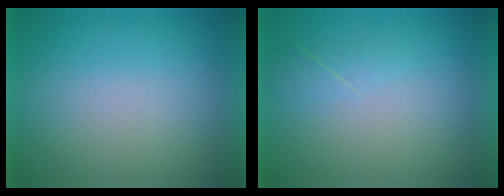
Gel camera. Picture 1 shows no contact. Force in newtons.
{"total": 1.9}